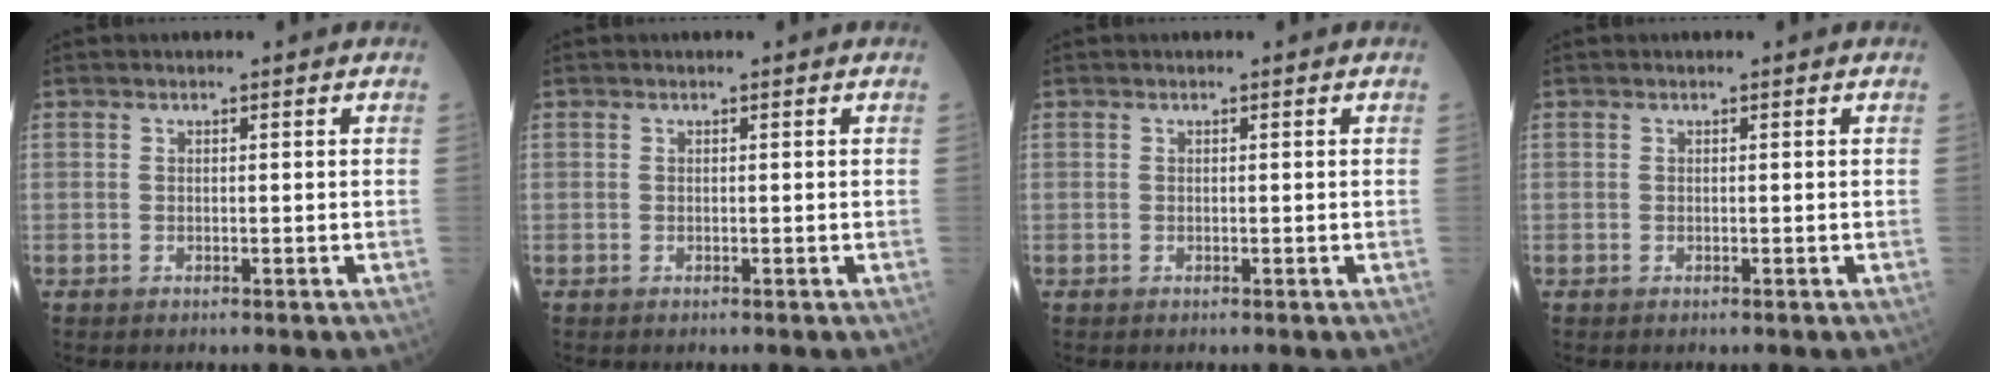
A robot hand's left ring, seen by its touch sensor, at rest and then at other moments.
{"total": 0.0}
{"total": 0.0}
{"total": 0.0}